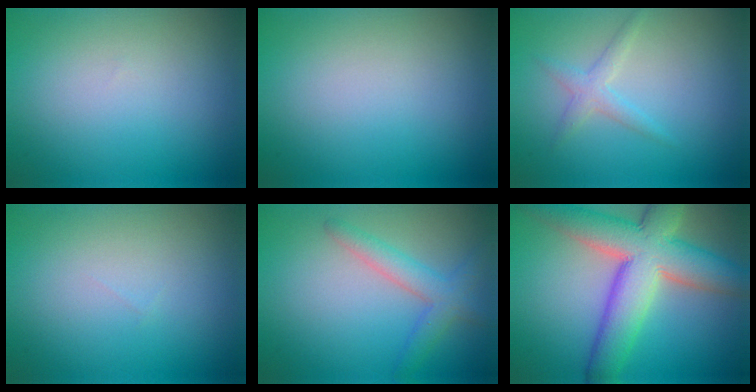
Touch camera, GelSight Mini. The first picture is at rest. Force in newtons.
{"total": 0.0}
{"total": 1.9, "press": 1.9, "slide": 0.0}
{"total": 0.0}
{"total": 3.1, "press": 3.1, "slide": 0.1}
{"total": 10.8, "press": 10.7, "slide": 1.0}